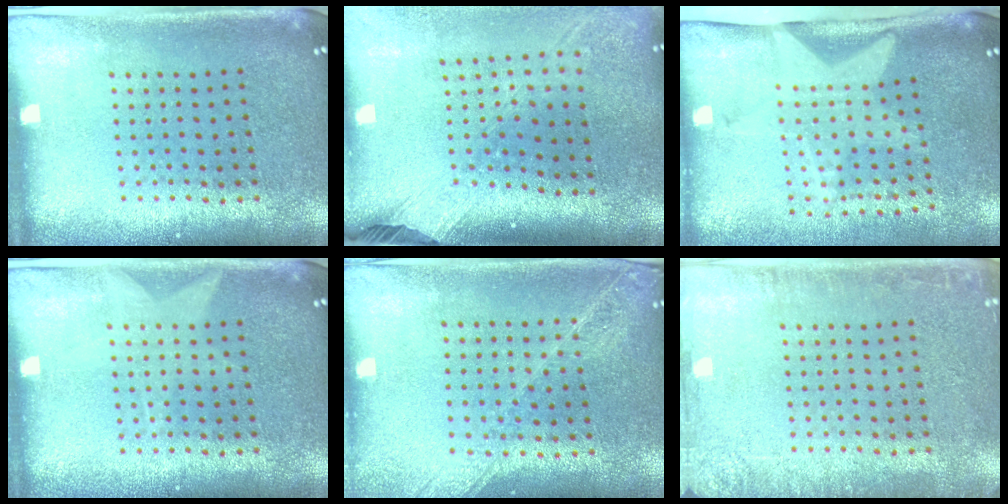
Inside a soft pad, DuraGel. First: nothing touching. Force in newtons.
{"total": 2.6, "press": 1.9, "slide": 1.7}
{"total": 2.0, "press": 1.5, "slide": 1.3}
{"total": 0.9, "press": 0.9, "slide": 0.2}
{"total": 1.7, "press": 1.5, "slide": 0.8}
{"total": 2.4, "press": 2.3, "slide": 0.3}